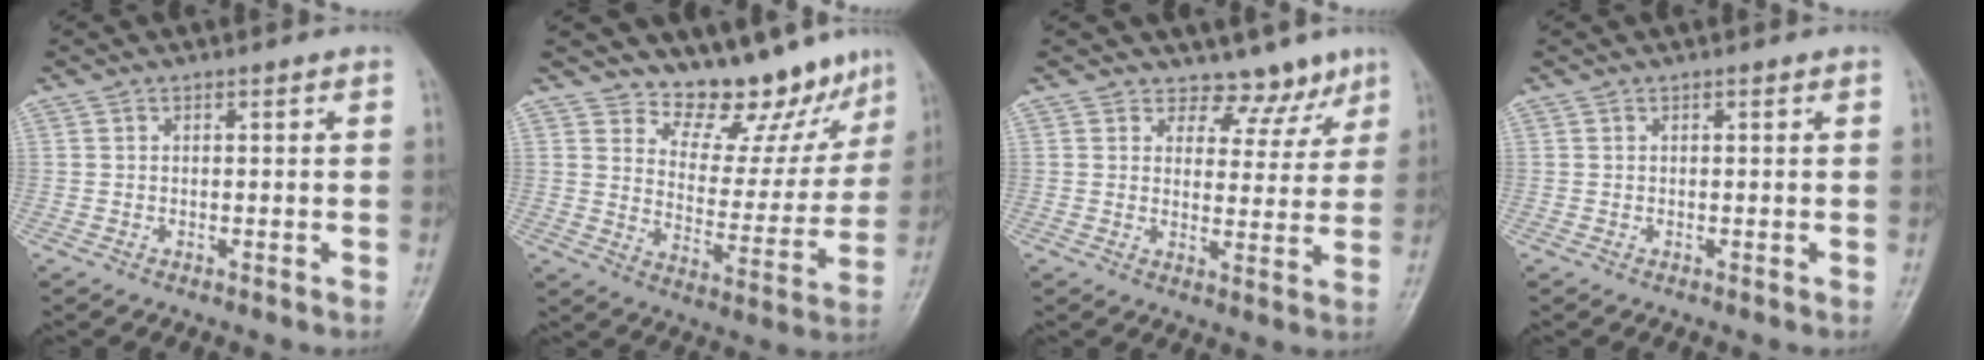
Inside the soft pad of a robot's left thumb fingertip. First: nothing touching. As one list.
[{"total": 13.6, "force": [11.9, 5.3, 3.8], "torque": [-0.009, -0.100, 0.171]}, {"total": 6.8, "force": [5.4, 4.1, 0.8], "torque": [0.023, -0.040, 0.066]}, {"total": 0.0}]